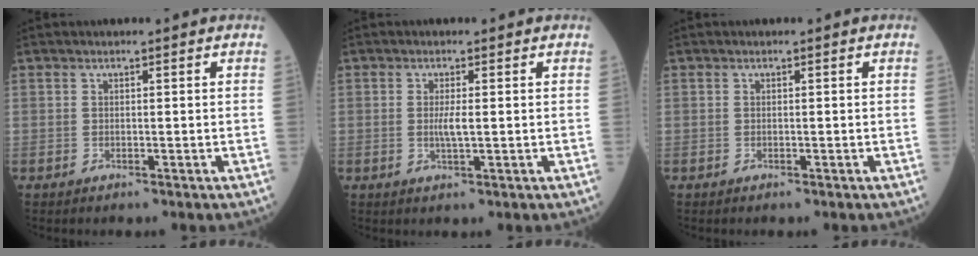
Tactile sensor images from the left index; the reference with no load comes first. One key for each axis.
{"total": 2.2, "fx": 0.1, "fy": 0.2, "fz": 2.2, "tx": -0.047, "ty": -0.002, "tz": 0.002}
{"total": 0.0}